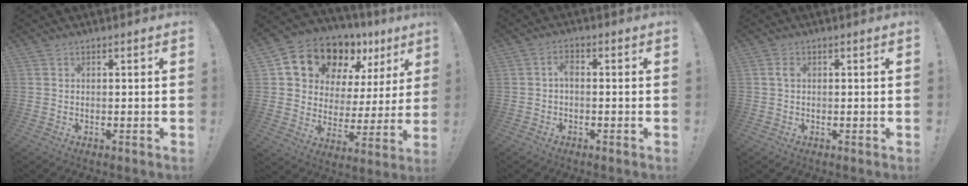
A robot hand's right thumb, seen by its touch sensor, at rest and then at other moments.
{"total": 15.7, "force": [11.2, 8.8, 6.5], "torque": [-0.106, -0.080, 0.207]}
{"total": 2.5, "force": [-0.3, 1.1, 2.2], "torque": [-0.042, 0.006, -0.007]}
{"total": 1.7, "force": [0.3, 1.1, 1.2], "torque": [-0.023, 0.005, 0.004]}